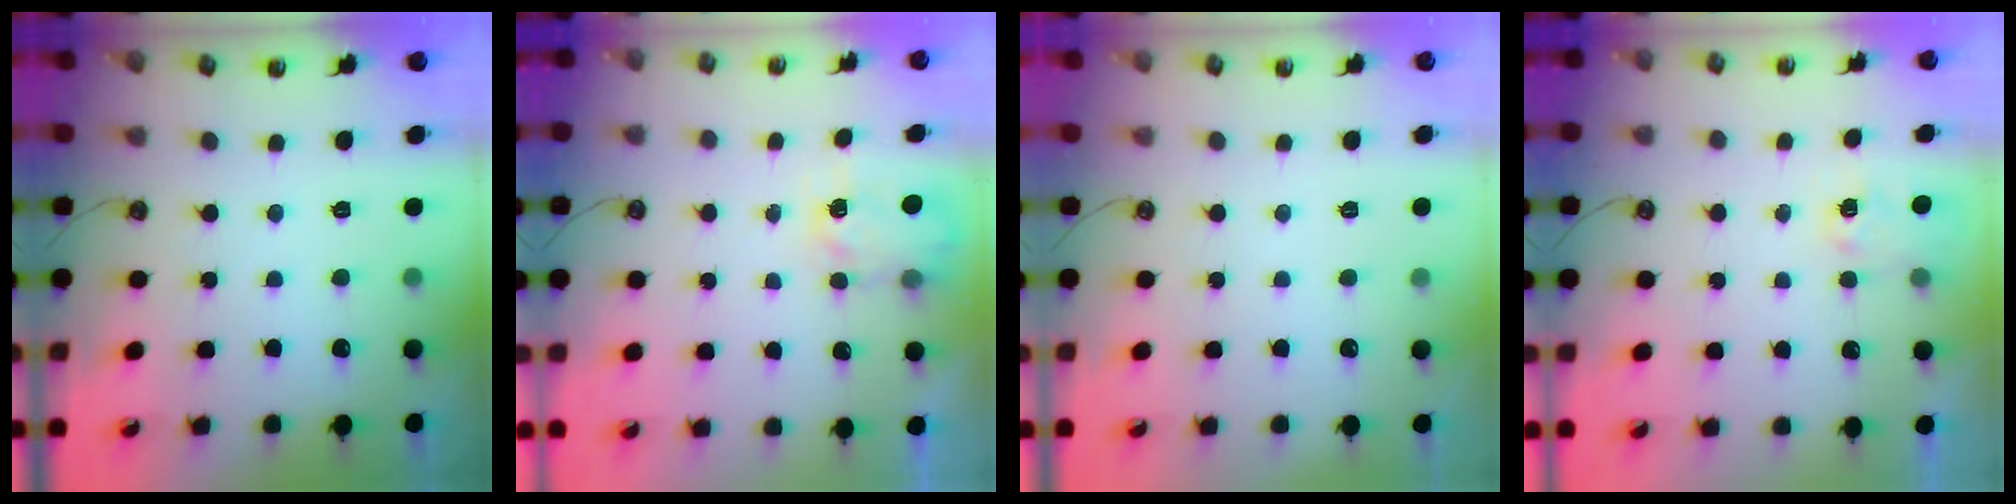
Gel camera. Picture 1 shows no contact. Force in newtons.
{"total": 4.3, "press": 4.3, "slide": 0.4}
{"total": 0.0}
{"total": 2.6, "press": 2.6, "slide": 0.4}